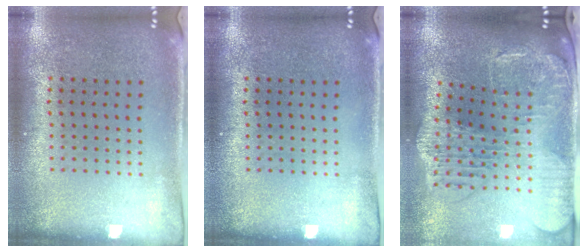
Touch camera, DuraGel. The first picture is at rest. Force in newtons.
{"total": 0.0}
{"total": 2.6, "press": 2.3, "slide": 1.4}